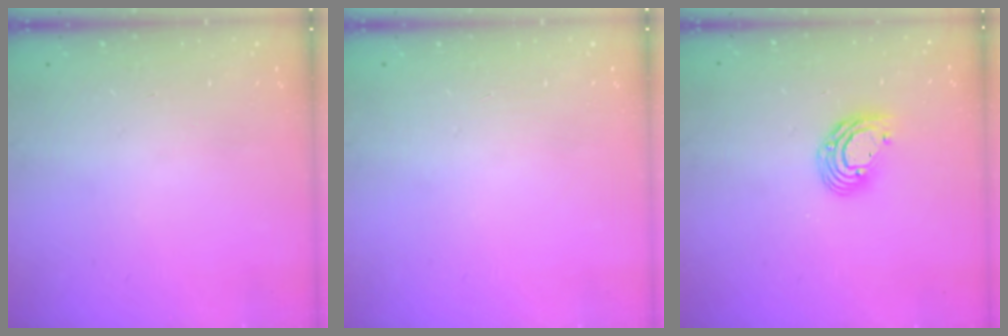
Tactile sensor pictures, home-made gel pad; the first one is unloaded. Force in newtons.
{"total": 0.0}
{"total": 9.1, "press": 9.1, "slide": 1.1}